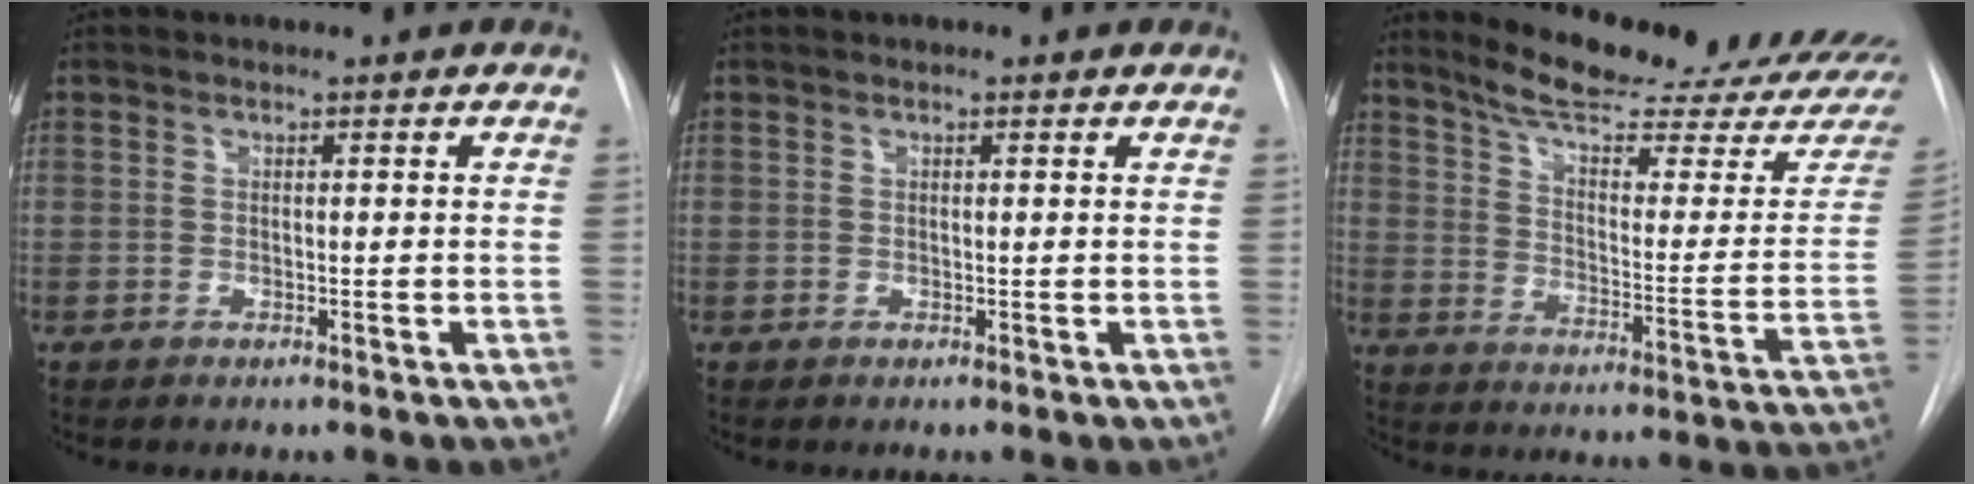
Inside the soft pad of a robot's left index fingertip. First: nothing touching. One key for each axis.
{"total": 0.7, "fx": 0.4, "fy": 0.3, "fz": 0.5, "tx": -0.013, "ty": 0.005, "tz": 0.004}
{"total": 24.1, "fx": 21.9, "fy": 1.6, "fz": 9.9, "tx": -0.145, "ty": -0.091, "tz": 0.288}